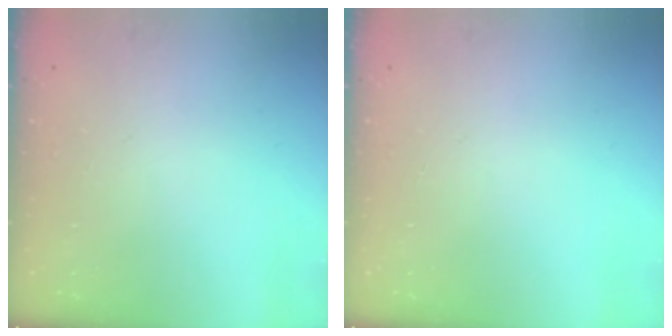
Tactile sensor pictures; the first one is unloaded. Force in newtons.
{"total": 0.0}